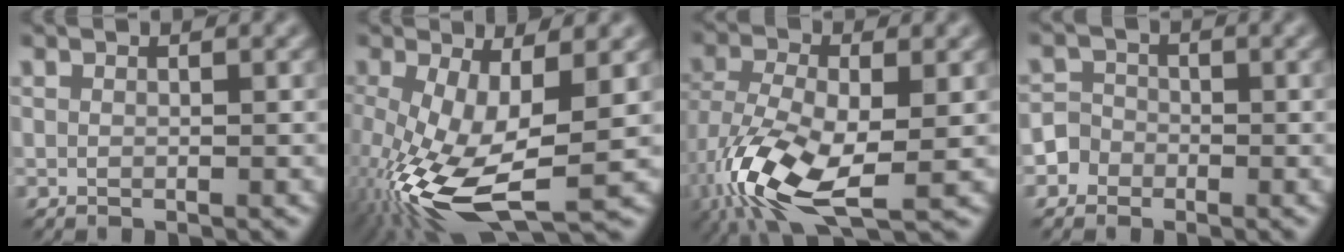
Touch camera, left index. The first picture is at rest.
{"total": 11.3, "force": [-3.2, 4.1, 10.1], "torque": [-0.217, -0.025, -0.055]}
{"total": 10.8, "force": [-4.2, 4.6, 8.8], "torque": [-0.197, -0.020, -0.080]}
{"total": 2.3, "force": [-1.2, 2.0, 0.2], "torque": [0.021, 0.006, -0.029]}